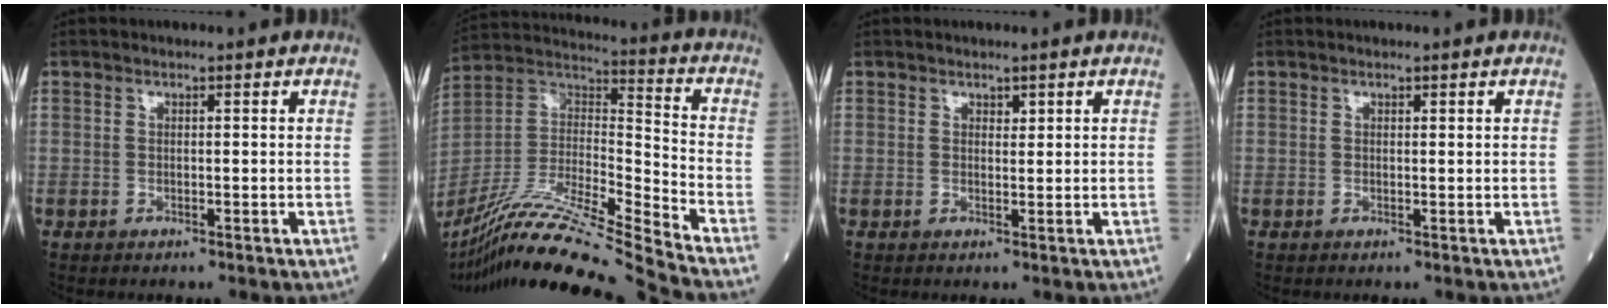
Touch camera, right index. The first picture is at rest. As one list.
[{"total": 23.5, "force": [-20.6, -1.9, 11.1], "torque": [-0.238, -0.028, -0.373]}, {"total": 0.9, "force": [0.6, 0.5, 0.4], "torque": [-0.003, -0.001, 0.009]}, {"total": 0.0}]